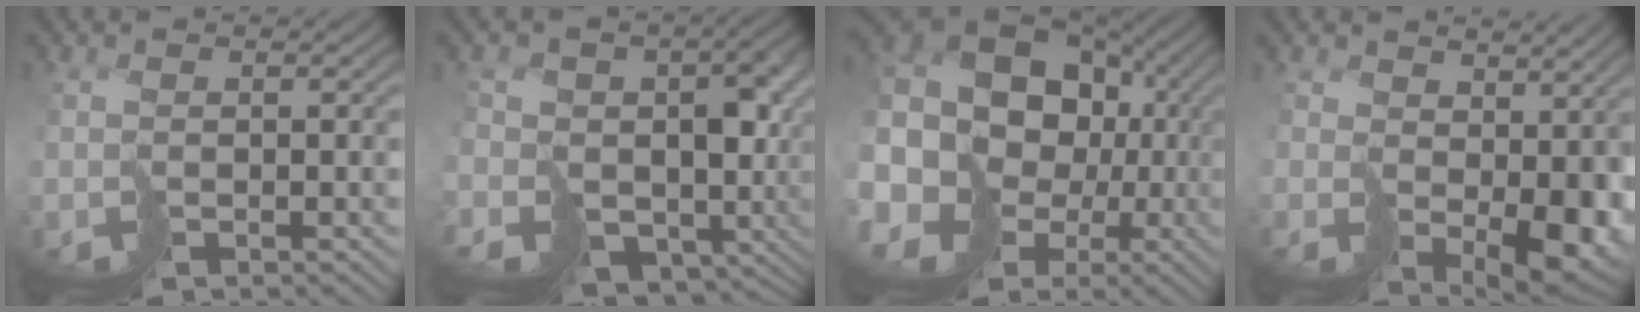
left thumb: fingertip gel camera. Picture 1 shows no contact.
{"total": 13.9, "force": [-2.2, 11.4, 7.7], "torque": [-0.155, -0.031, -0.026]}
{"total": 19.8, "force": [1.5, 16.3, 11.1], "torque": [-0.271, -0.003, 0.021]}
{"total": 7.3, "force": [1.4, 5.0, 5.2], "torque": [-0.094, -0.038, 0.052]}